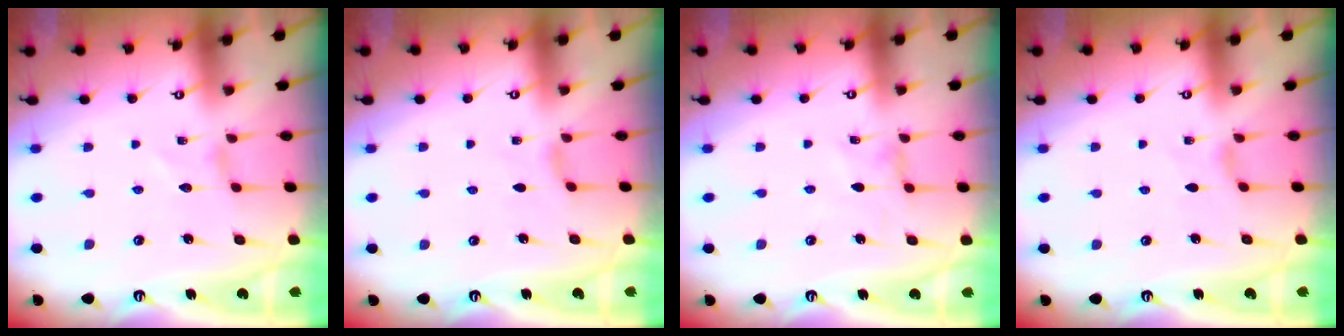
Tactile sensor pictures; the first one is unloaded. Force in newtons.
{"total": 1.8, "press": 1.8, "slide": 0.4}
{"total": 0.5, "press": 0.5, "slide": 0.2}
{"total": 2.1, "press": 2.0, "slide": 0.5}